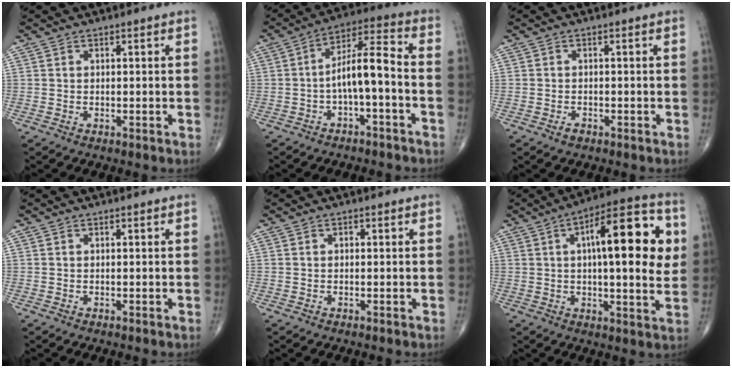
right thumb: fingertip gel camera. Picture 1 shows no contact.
{"total": 9.2, "force": [-2.2, 2.0, 8.7], "torque": [-0.158, 0.054, -0.037]}
{"total": 1.1, "force": [-0.7, 0.6, 0.5], "torque": [-0.008, 0.001, -0.013]}
{"total": 0.0}
{"total": 0.6, "force": [0.0, 0.4, 0.4], "torque": [-0.005, 0.001, 0.000]}
{"total": 20.9, "force": [4.4, 6.7, 19.3], "torque": [-0.251, 0.008, 0.052]}